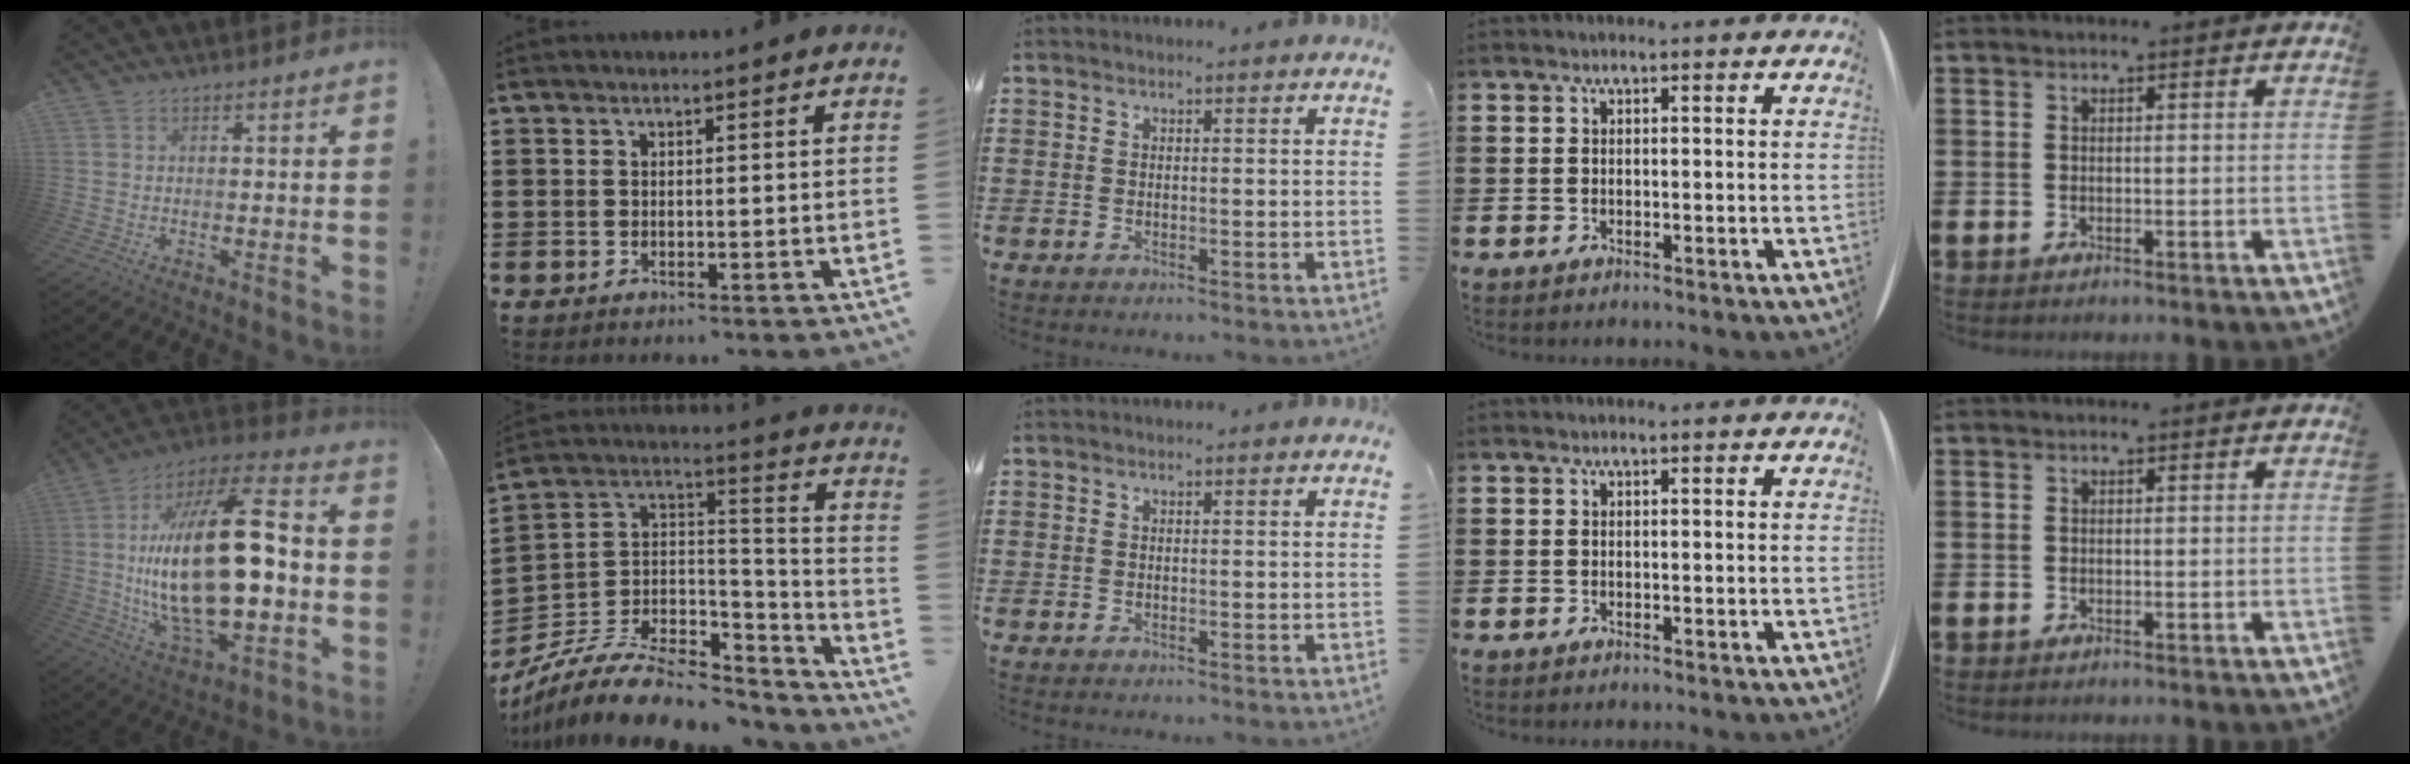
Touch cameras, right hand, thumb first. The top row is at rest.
{"thumb": {"total": 30.0, "force": [-1.5, 12.3, 27.3], "torque": [-0.521, 0.006, -0.029]}, "index": {"total": 10.1, "force": [-6.8, 5.1, 5.4], "torque": [-0.113, 0.014, -0.125]}}